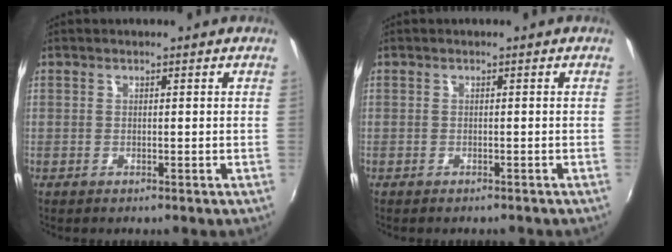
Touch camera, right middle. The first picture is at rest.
{"total": 0.9, "force": [-0.8, 0.2, 0.4], "torque": [-0.010, -0.006, -0.012]}